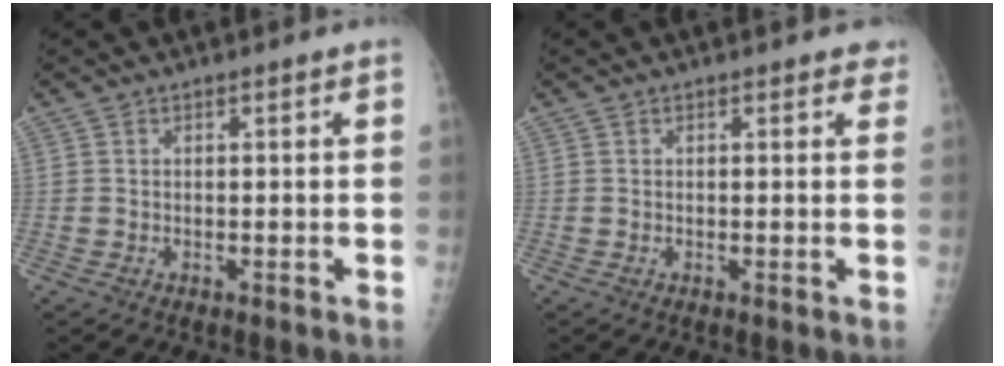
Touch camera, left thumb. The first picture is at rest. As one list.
[{"total": 1.4, "force": [1.0, 0.8, 0.6], "torque": [0.012, -0.002, 0.003]}]